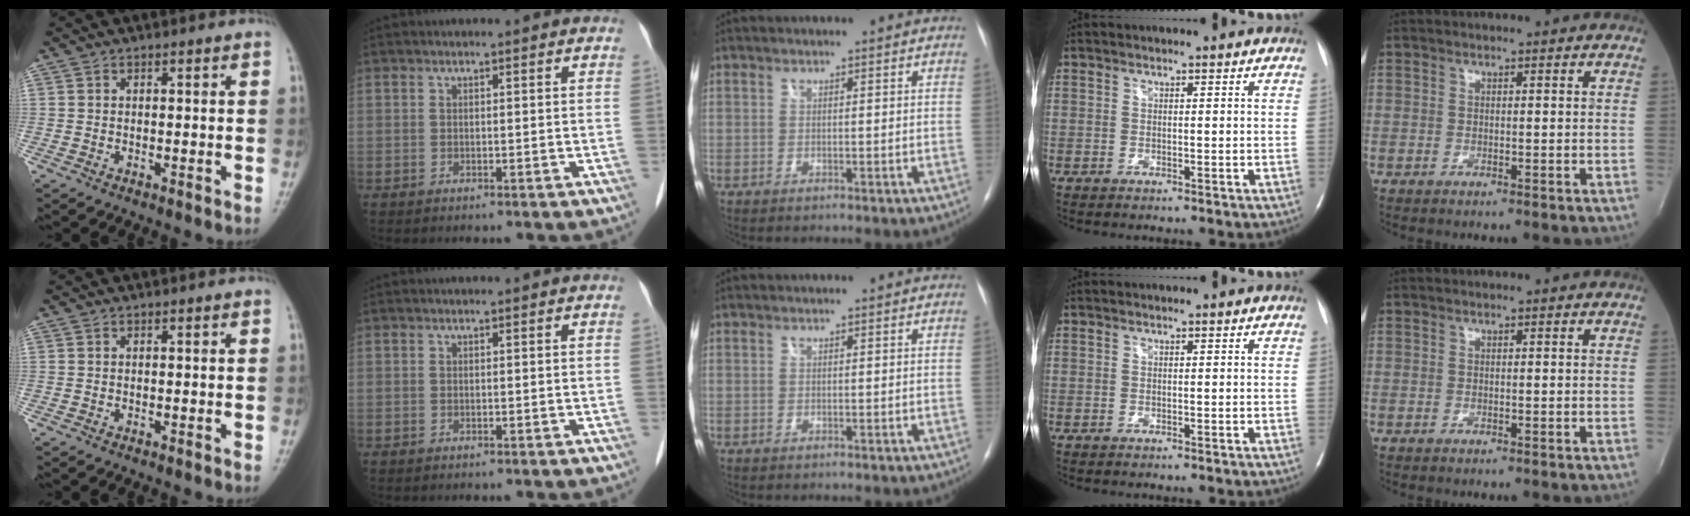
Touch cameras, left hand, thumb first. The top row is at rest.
{}